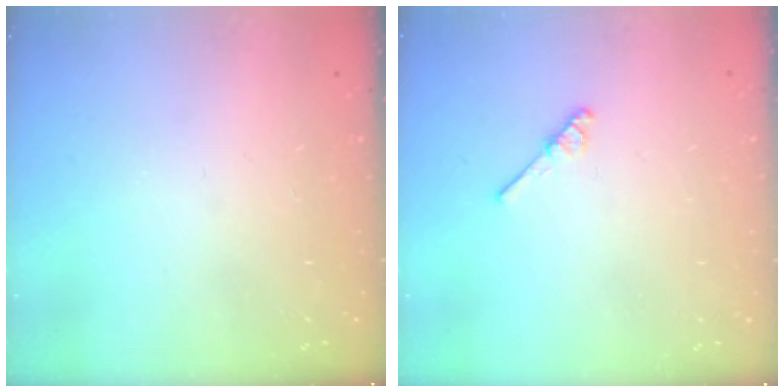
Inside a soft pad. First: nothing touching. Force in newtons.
{"total": 3.0, "press": 2.9, "slide": 0.5}